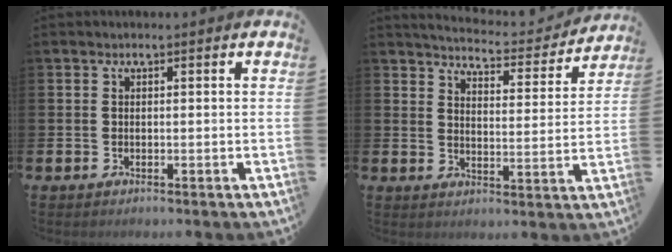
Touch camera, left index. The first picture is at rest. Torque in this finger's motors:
{"motor_torque": [0.87, -1.27, 0.11, 0.06]}